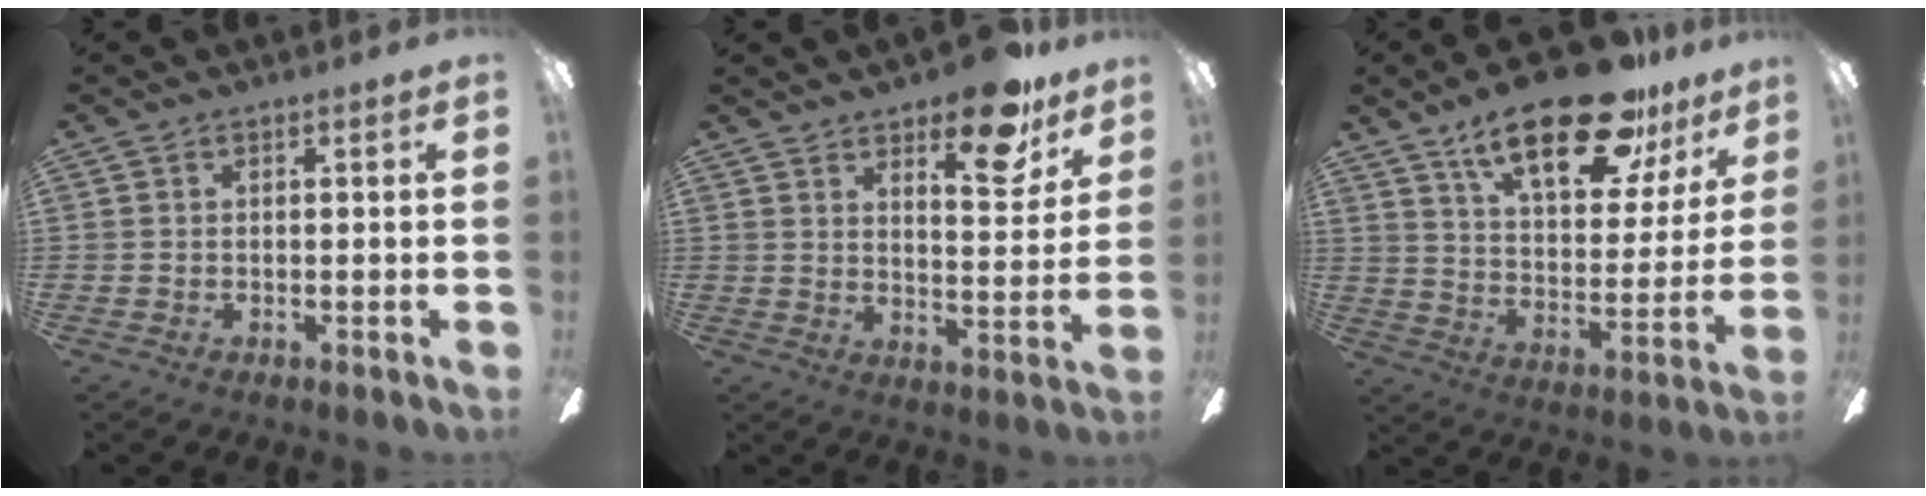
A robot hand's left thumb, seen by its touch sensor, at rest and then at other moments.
{"total": 13.9, "force": [10.3, 4.7, 8.1], "torque": [-0.096, -0.066, 0.169]}
{"total": 24.6, "force": [16.6, 9.5, 15.4], "torque": [-0.243, -0.090, 0.279]}